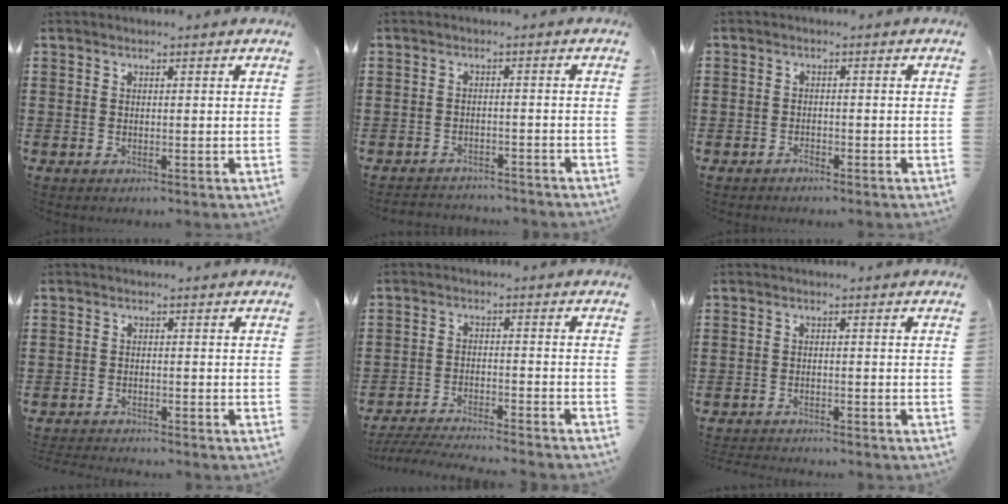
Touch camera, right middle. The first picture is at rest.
{"total": 2.4, "force": [-2.4, 0.3, 0.0], "torque": [-0.006, -0.002, -0.051]}
{"total": 1.3, "force": [-1.2, 0.5, 0.0], "torque": [-0.003, 0.003, -0.026]}
{"total": 1.9, "force": [-1.9, 0.2, -0.1], "torque": [-0.005, 0.001, -0.042]}
{"total": 4.5, "force": [-4.4, -0.1, 0.9], "torque": [-0.023, -0.005, -0.091]}
{"total": 1.9, "force": [-1.8, 0.2, -0.1], "torque": [-0.004, 0.001, -0.041]}